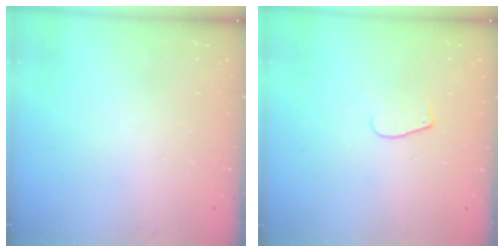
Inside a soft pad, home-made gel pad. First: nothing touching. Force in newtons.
{"total": 4.8, "press": 4.8, "slide": 0.4}